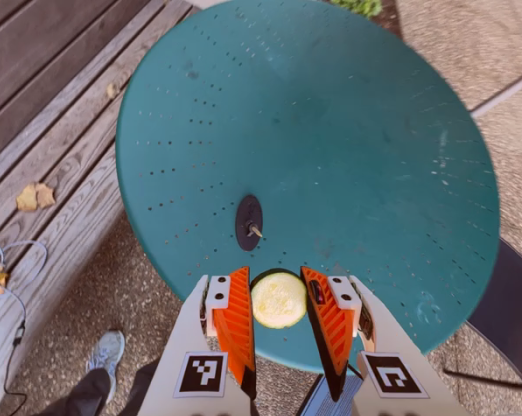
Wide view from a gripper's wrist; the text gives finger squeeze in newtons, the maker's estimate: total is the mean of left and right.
{"total": 12.0, "left": 12.4, "right": 11.7}